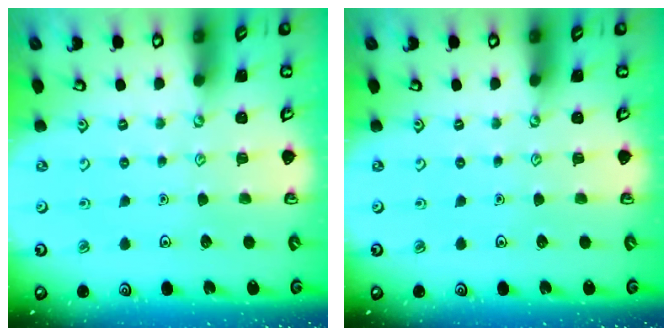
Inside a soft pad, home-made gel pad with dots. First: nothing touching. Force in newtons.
{"total": 0.0}